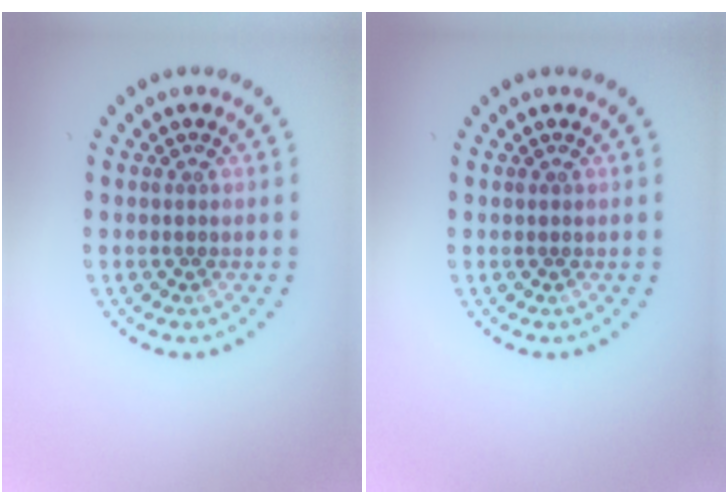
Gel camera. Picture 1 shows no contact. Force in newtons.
{"total": 0.0}